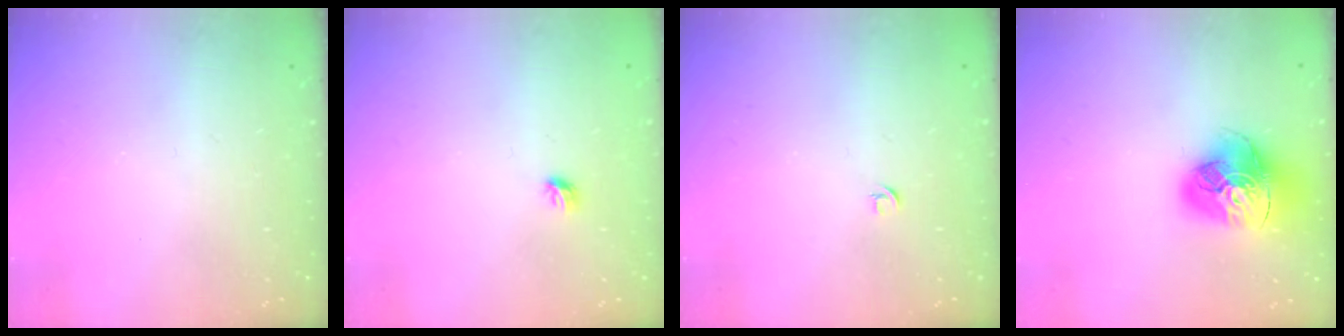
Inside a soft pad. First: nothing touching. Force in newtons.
{"total": 3.9, "press": 3.8, "slide": 0.9}
{"total": 2.7, "press": 2.6, "slide": 0.6}
{"total": 16.7, "press": 16.6, "slide": 1.8}